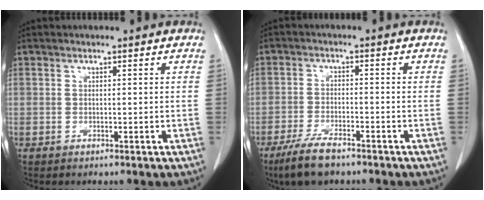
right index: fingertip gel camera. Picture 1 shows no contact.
{"total": 6.3, "force": [-4.7, 1.7, 3.9], "torque": [-0.079, -0.008, -0.082]}